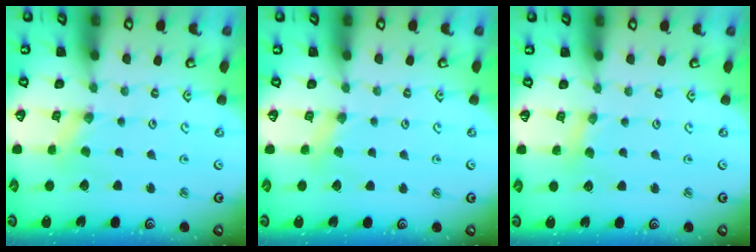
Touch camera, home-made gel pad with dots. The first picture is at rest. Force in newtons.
{"total": 2.7, "press": 2.7, "slide": 0.4}
{"total": 2.0, "press": 2.0, "slide": 0.3}